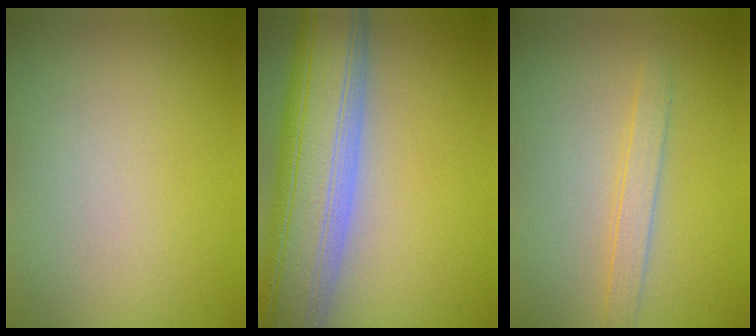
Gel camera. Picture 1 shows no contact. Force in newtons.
{"total": 12.4, "press": 12.4, "slide": 0.8}
{"total": 1.9, "press": 1.9, "slide": 0.1}